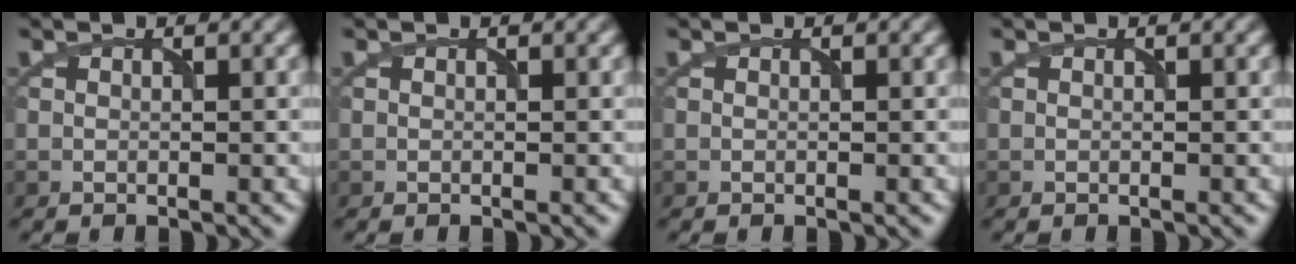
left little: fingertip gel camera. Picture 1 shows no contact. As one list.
[{"total": 0.0}, {"total": 0.0}, {"total": 0.0}]